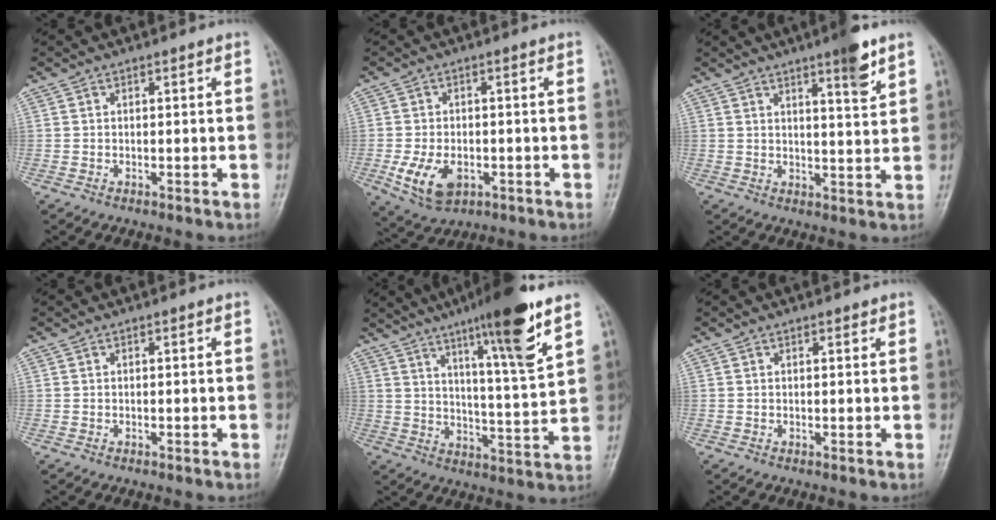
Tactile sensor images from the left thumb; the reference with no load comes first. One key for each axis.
{"total": 8.1, "fx": -2.4, "fy": 5.2, "fz": 5.7, "tx": -0.101, "ty": -0.003, "tz": -0.034}
{"total": 6.6, "fx": 4.2, "fy": 0.9, "fz": 5.0, "tx": -0.065, "ty": -0.027, "tz": 0.061}
{"total": 0.0}
{"total": 16.0, "fx": 9.7, "fy": 1.4, "fz": 12.6, "tx": -0.190, "ty": -0.053, "tz": 0.152}
{"total": 1.0, "fx": 0.7, "fy": 0.4, "fz": 0.5, "tx": -0.006, "ty": -0.003, "tz": 0.007}